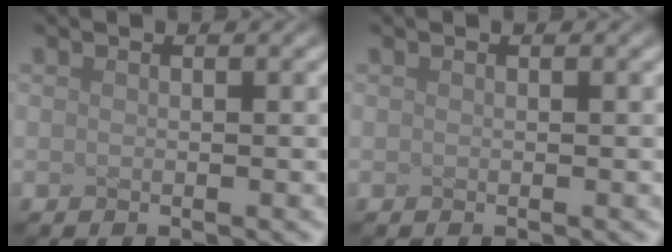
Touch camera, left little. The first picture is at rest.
{"total": 0.0}